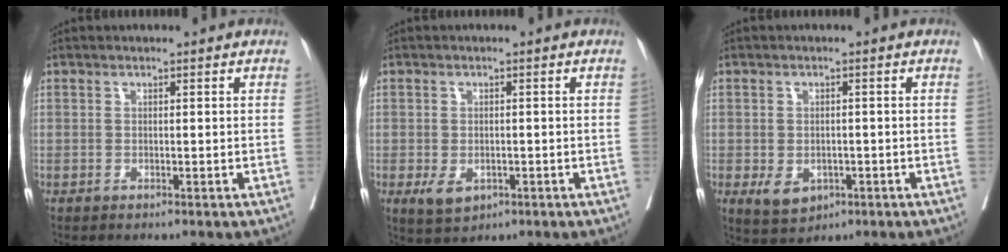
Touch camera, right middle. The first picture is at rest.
{"total": 3.7, "force": [-1.4, 2.3, 2.5], "torque": [-0.045, -0.005, -0.011]}
{"total": 4.5, "force": [-1.8, 3.2, 2.6], "torque": [-0.043, -0.003, -0.015]}